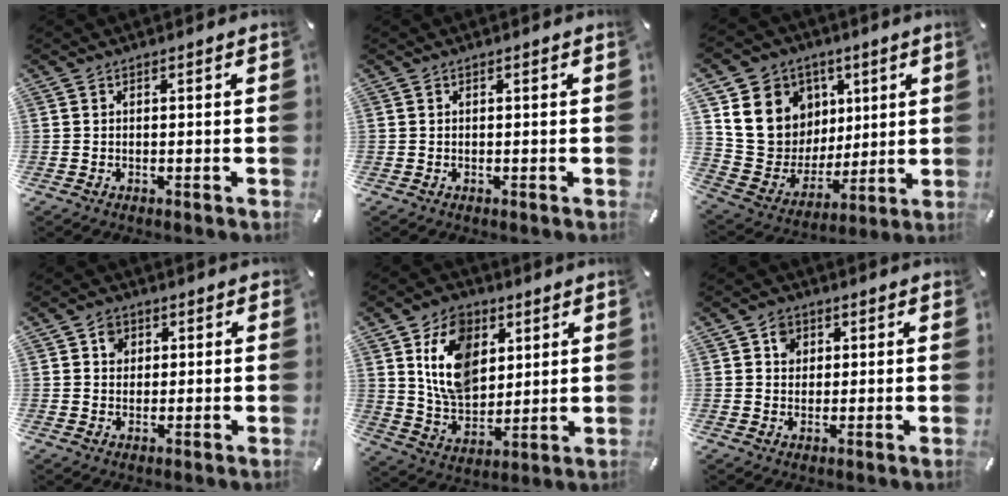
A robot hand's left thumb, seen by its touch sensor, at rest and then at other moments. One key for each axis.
{"total": 0.0}
{"total": 15.6, "fx": 5.5, "fy": 14.0, "fz": 3.9, "tx": -0.062, "ty": -0.038, "tz": 0.127}
{"total": 3.8, "fx": 0.9, "fy": 3.4, "fz": 1.4, "tx": -0.009, "ty": 0.000, "tz": 0.010}
{"total": 13.7, "fx": 5.0, "fy": 10.3, "fz": 7.6, "tx": -0.141, "ty": -0.011, "tz": 0.093}
{"total": 4.2, "fx": 1.4, "fy": 3.7, "fz": 1.4, "tx": -0.012, "ty": -0.001, "tz": 0.019}